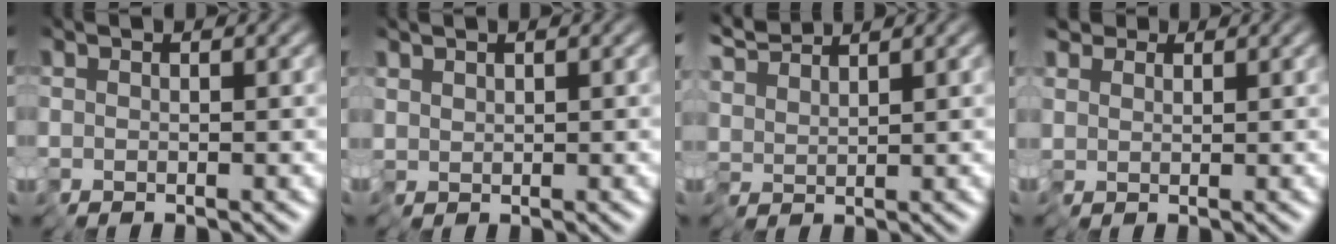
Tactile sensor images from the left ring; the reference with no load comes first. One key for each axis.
{"total": 0.9, "fx": 0.7, "fy": 0.5, "fz": -0.1, "tx": -0.001, "ty": 0.004, "tz": 0.016}
{"total": 3.4, "fx": 3.3, "fy": 0.4, "fz": 0.7, "tx": -0.027, "ty": 0.018, "tz": 0.069}
{"total": 2.8, "fx": 1.5, "fy": 2.2, "fz": 0.7, "tx": -0.021, "ty": 0.016, "tz": 0.022}